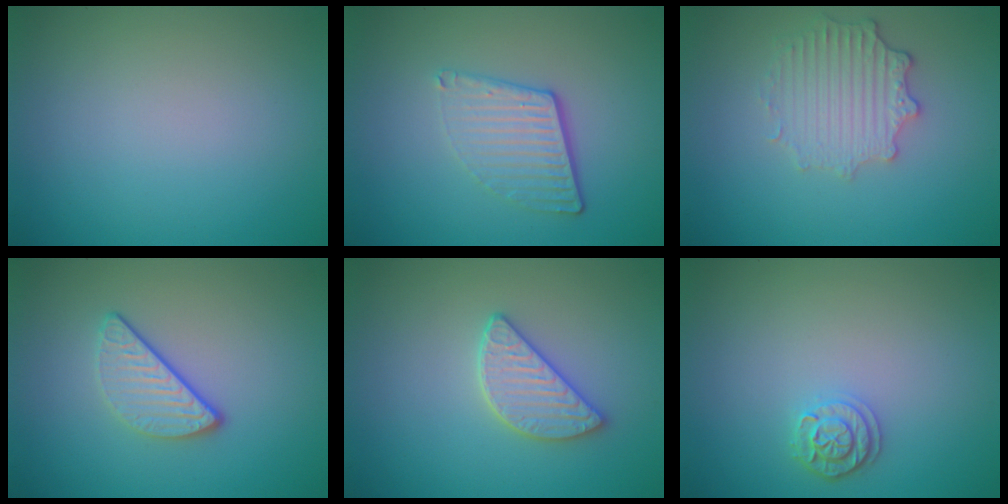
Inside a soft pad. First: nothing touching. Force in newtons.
{"total": 4.1, "press": 2.7, "slide": 3.1}
{"total": 3.3, "press": 2.8, "slide": 1.7}
{"total": 2.9, "press": 2.4, "slide": 1.7}
{"total": 2.9, "press": 2.8, "slide": 0.9}
{"total": 2.0, "press": 1.9, "slide": 0.5}